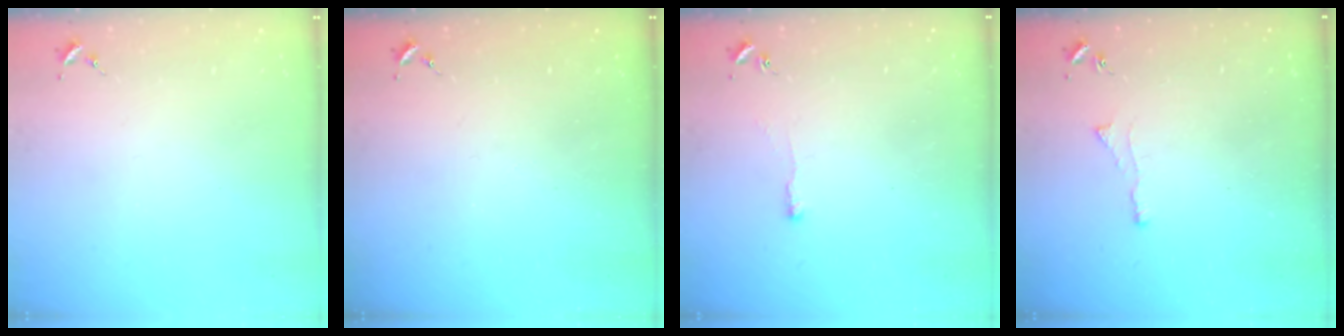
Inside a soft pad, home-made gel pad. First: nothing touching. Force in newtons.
{"total": 0.0}
{"total": 2.5, "press": 2.5, "slide": 0.5}
{"total": 3.0, "press": 2.9, "slide": 0.5}